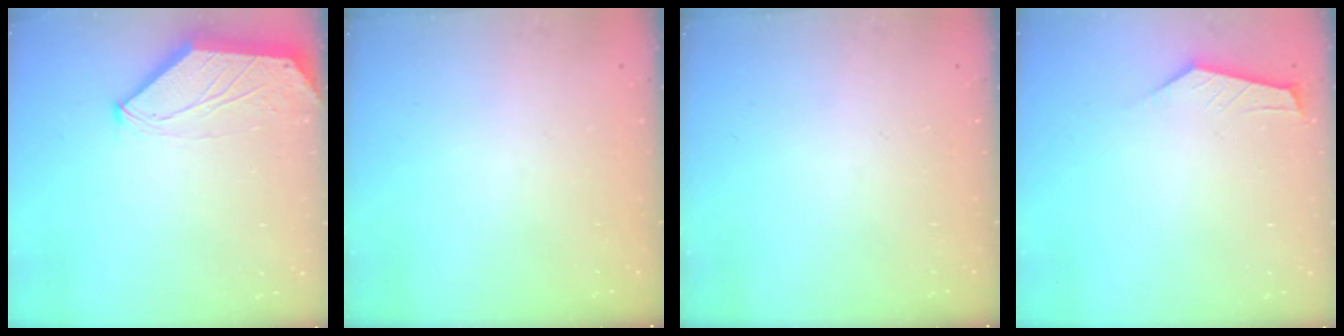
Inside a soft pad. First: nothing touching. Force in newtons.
{"total": 0.0}
{"total": 0.0}
{"total": 2.6, "press": 2.6, "slide": 0.4}